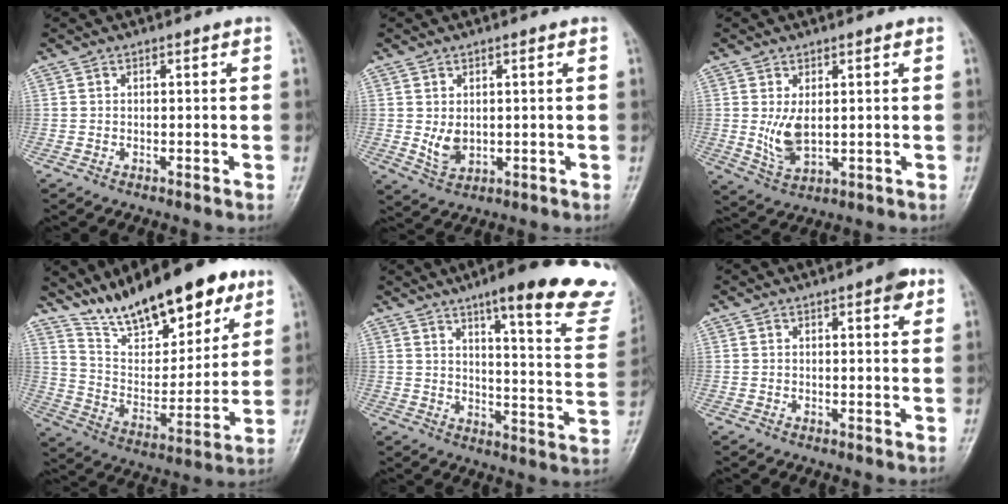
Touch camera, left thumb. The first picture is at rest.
{"total": 4.2, "force": [0.3, 3.0, 2.9], "torque": [-0.040, -0.012, 0.016]}
{"total": 5.8, "force": [0.8, 3.3, 4.7], "torque": [-0.083, -0.017, 0.023]}
{"total": 21.7, "force": [15.3, 8.3, 12.9], "torque": [-0.159, -0.061, 0.261]}
{"total": 23.9, "force": [16.9, 4.6, 16.2], "torque": [-0.177, -0.081, 0.207]}
{"total": 3.1, "force": [1.6, 1.0, 2.4], "torque": [-0.025, -0.004, 0.016]}